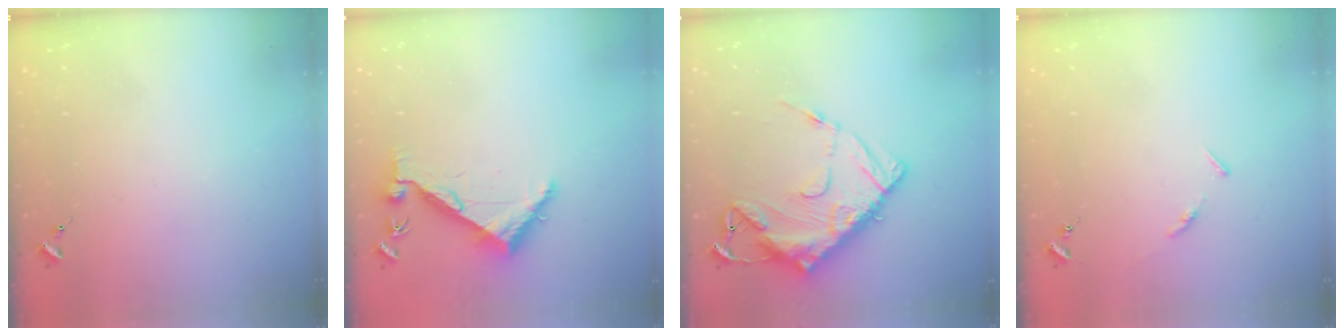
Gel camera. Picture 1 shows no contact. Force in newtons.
{"total": 6.2, "press": 6.2, "slide": 0.7}
{"total": 16.9, "press": 16.8, "slide": 1.8}
{"total": 4.5, "press": 4.4, "slide": 0.5}